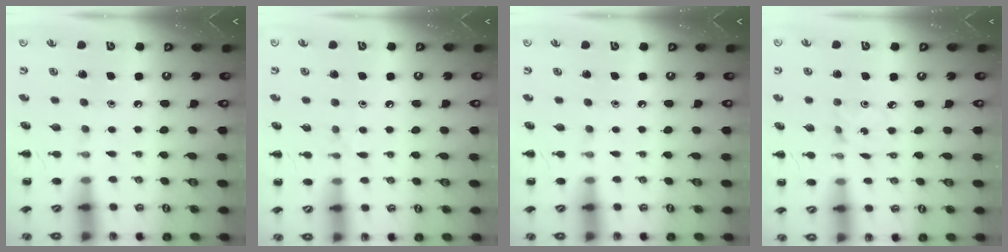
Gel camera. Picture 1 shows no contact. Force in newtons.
{"total": 4.6, "press": 4.3, "slide": 1.8}
{"total": 0.0}
{"total": 1.8, "press": 1.7, "slide": 0.5}